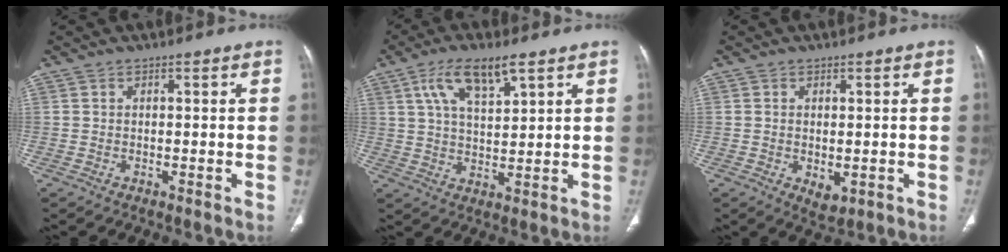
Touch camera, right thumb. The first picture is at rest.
{"total": 9.5, "force": [5.1, 3.3, 7.3], "torque": [-0.130, -0.016, 0.098]}
{"total": 3.2, "force": [-0.6, 1.9, 2.5], "torque": [-0.035, -0.007, 0.001]}